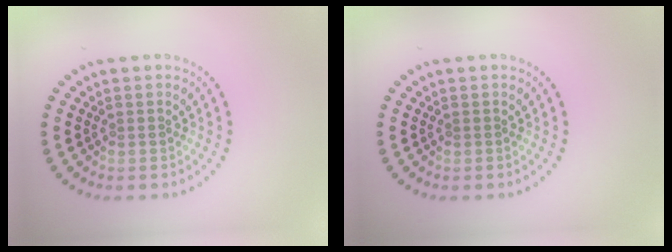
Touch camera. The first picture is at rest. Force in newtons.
{"total": 0.0}